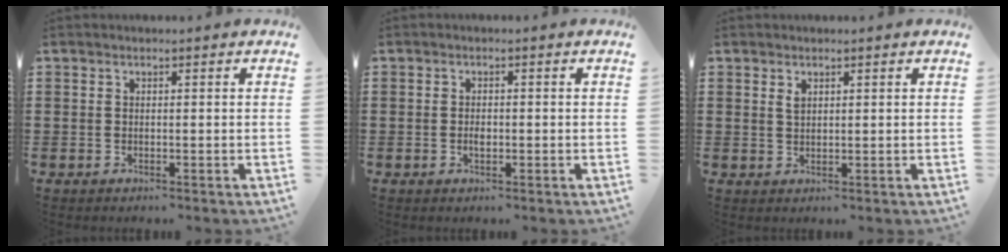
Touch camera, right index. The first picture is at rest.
{"total": 1.7, "force": [-0.3, 0.9, 1.4], "torque": [-0.026, 0.002, -0.006]}
{"total": 1.3, "force": [0.8, 0.7, 0.9], "torque": [-0.020, 0.003, 0.013]}